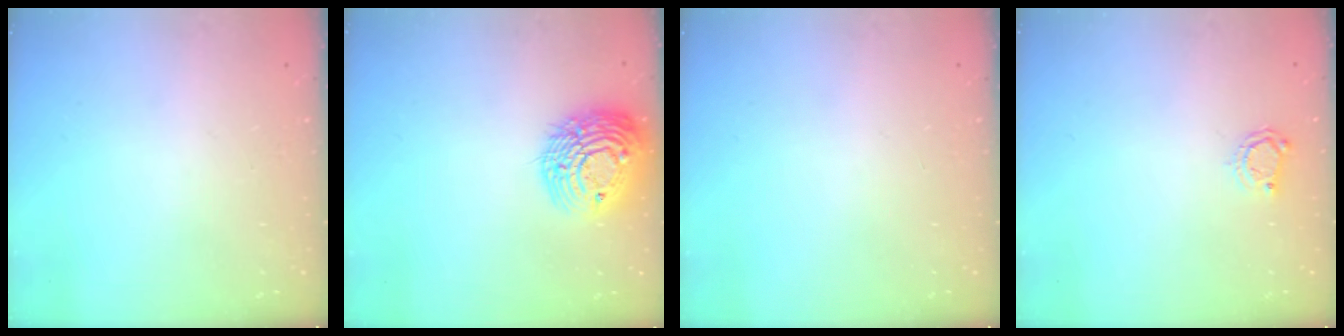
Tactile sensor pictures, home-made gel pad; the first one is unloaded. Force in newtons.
{"total": 16.3, "press": 16.3, "slide": 1.2}
{"total": 0.0}
{"total": 3.9, "press": 3.9, "slide": 0.6}